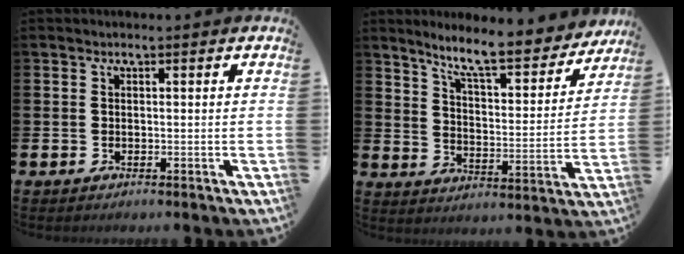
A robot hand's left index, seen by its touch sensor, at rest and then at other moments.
{"total": 9.2, "force": [8.4, 1.2, 3.7], "torque": [-0.086, -0.060, 0.141]}